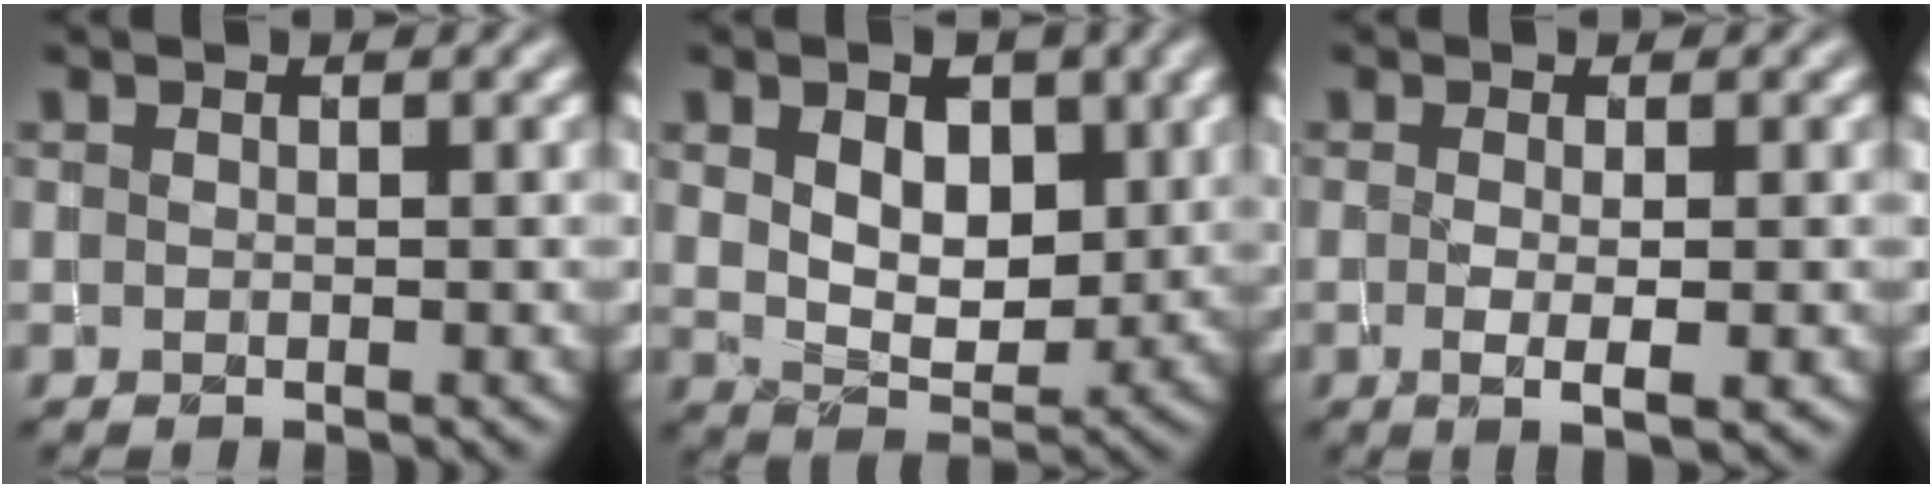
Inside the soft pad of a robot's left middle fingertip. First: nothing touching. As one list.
[{"total": 5.2, "force": [1.7, 3.4, 3.6], "torque": [-0.060, -0.004, 0.026]}, {"total": 2.2, "force": [-0.3, 0.5, 2.2], "torque": [-0.038, -0.004, -0.002]}]